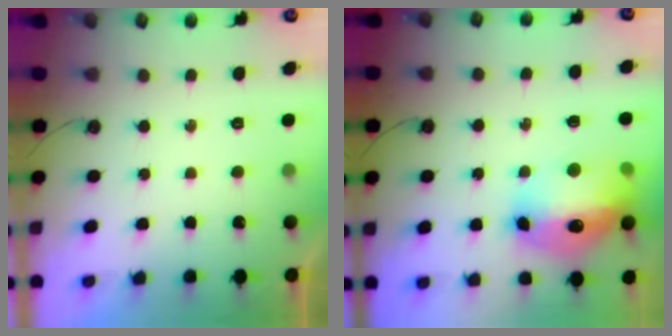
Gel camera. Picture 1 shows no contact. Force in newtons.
{"total": 17.5, "press": 17.5, "slide": 1.6}